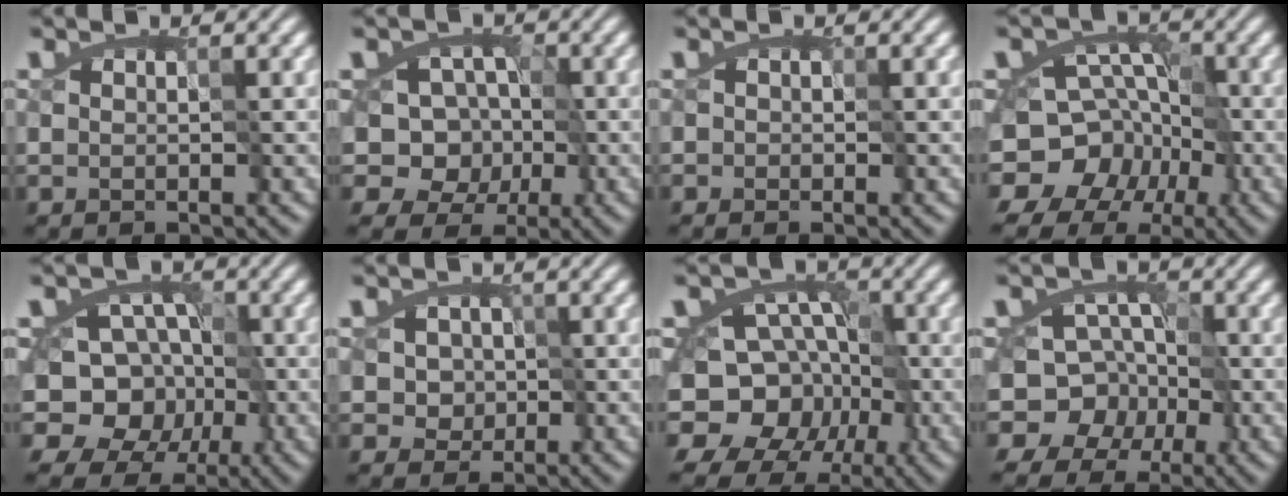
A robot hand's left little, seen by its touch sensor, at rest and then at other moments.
{"total": 6.4, "force": [-1.5, 5.7, 2.5], "torque": [-0.008, 0.027, -0.055]}
{"total": 0.5, "force": [-0.2, 0.4, 0.2], "torque": [-0.001, 0.005, -0.006]}
{"total": 12.8, "force": [-7.6, 9.4, 4.2], "torque": [-0.054, -0.012, -0.141]}
{"total": 12.1, "force": [-5.4, 9.9, 4.5], "torque": [-0.059, 0.008, -0.111]}
{"total": 2.9, "force": [-0.2, 2.8, 0.8], "torque": [-0.009, -0.004, -0.010]}
{"total": 14.0, "force": [-7.1, 11.1, 4.7], "torque": [-0.067, -0.017, -0.137]}
{"total": 8.9, "force": [-4.6, 6.9, 3.4], "torque": [-0.017, 0.006, -0.098]}